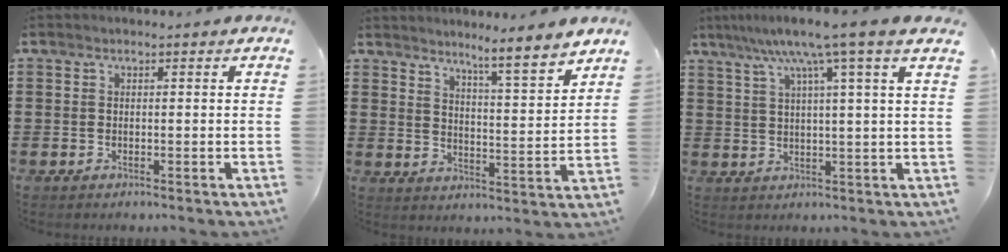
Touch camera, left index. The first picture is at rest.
{"total": 5.9, "force": [5.5, -0.8, 2.2], "torque": [-0.046, -0.046, 0.087]}
{"total": 8.6, "force": [5.5, -1.1, 6.5], "torque": [-0.134, -0.016, 0.086]}